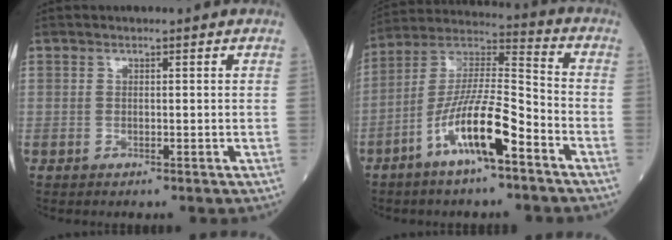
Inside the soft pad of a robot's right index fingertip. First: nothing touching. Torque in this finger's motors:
{"motor_torque": [1.38, -0.61, 0.97, 0.21]}